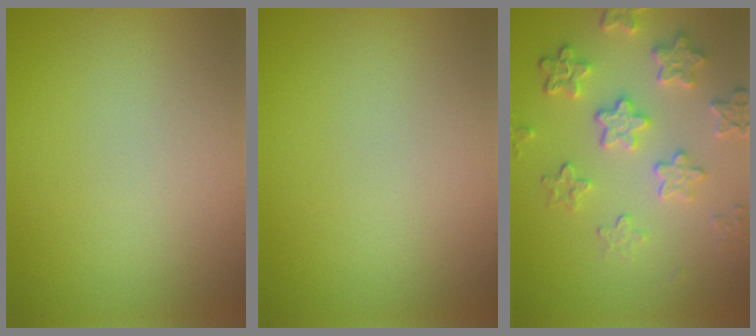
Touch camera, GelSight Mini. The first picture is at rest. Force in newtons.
{"total": 0.0}
{"total": 5.6, "press": 4.4, "slide": 3.6}